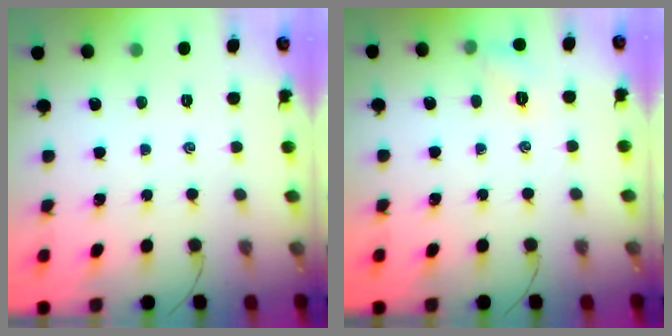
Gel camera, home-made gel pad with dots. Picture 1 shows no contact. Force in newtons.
{"total": 5.7, "press": 5.6, "slide": 1.1}